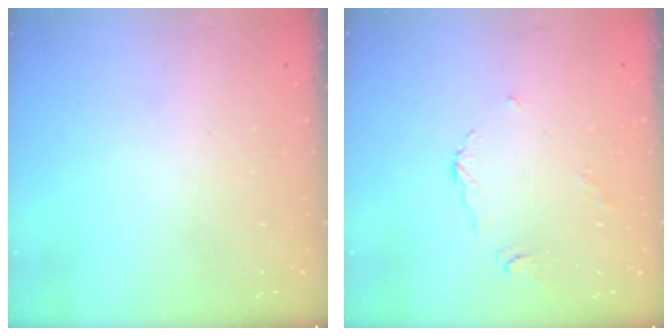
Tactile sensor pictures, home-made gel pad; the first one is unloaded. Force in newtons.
{"total": 4.2, "press": 4.1, "slide": 0.5}